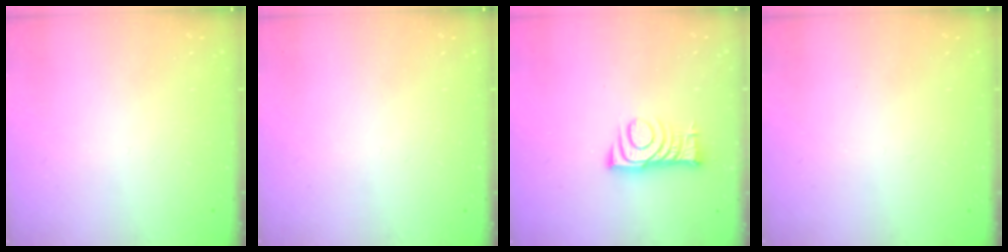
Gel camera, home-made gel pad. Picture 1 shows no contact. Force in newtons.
{"total": 0.0}
{"total": 7.9, "press": 7.8, "slide": 0.8}
{"total": 2.7, "press": 2.7, "slide": 0.3}